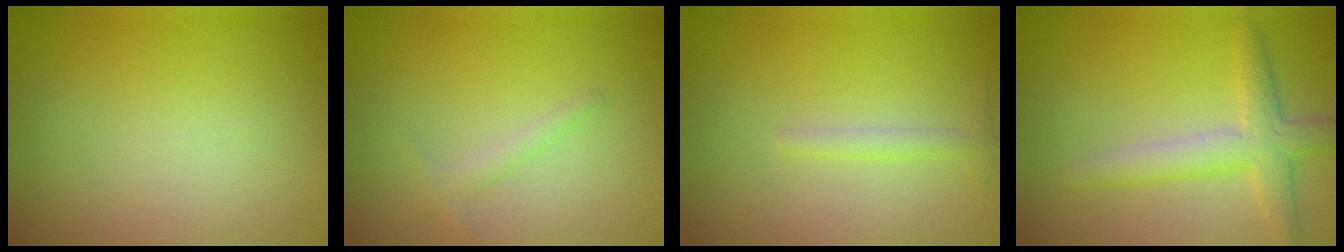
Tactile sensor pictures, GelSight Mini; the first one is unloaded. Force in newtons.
{"total": 1.0, "press": 1.0, "slide": 0.0}
{"total": 1.1, "press": 1.1, "slide": 0.0}
{"total": 2.8, "press": 2.8, "slide": 0.2}